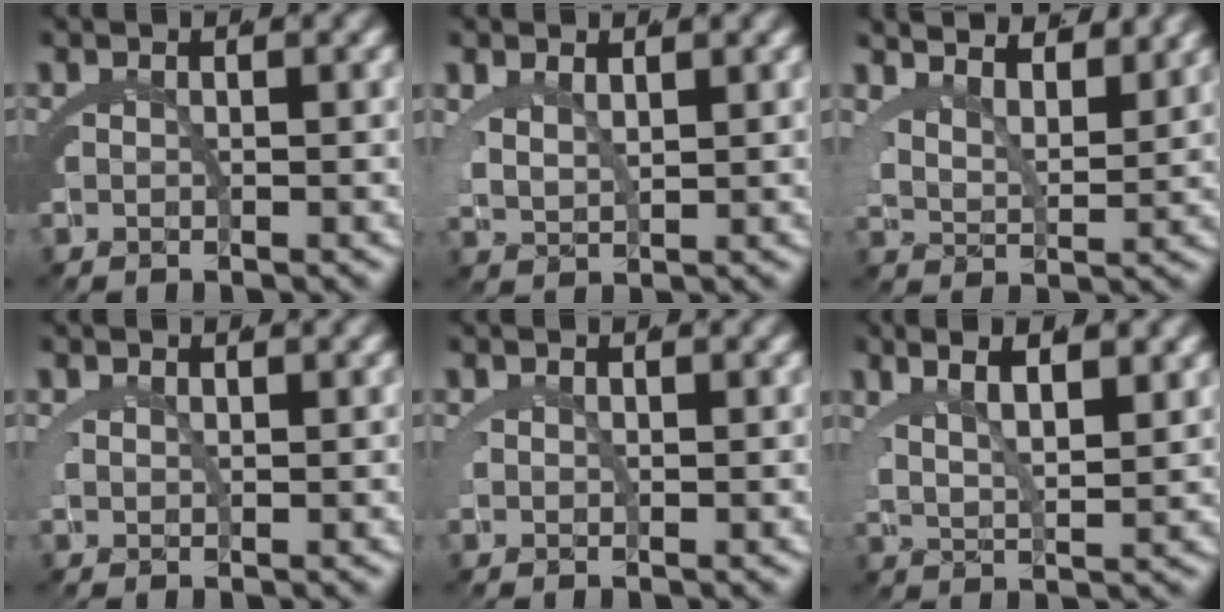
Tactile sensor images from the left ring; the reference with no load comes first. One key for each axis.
{"total": 2.7, "fx": 1.6, "fy": 1.4, "fz": 1.7, "tx": -0.049, "ty": -0.013, "tz": 0.042}
{"total": 6.2, "fx": 4.7, "fy": 2.5, "fz": 3.2, "tx": -0.054, "ty": -0.004, "tz": 0.077}
{"total": 0.9, "fx": 0.8, "fy": -0.1, "fz": 0.5, "tx": -0.017, "ty": -0.004, "tz": 0.018}
{"total": 0.6, "fx": 0.4, "fy": -0.1, "fz": 0.4, "tx": -0.014, "ty": -0.002, "tz": 0.011}
{"total": 6.0, "fx": 3.1, "fy": 2.7, "fz": 4.4, "tx": -0.067, "ty": 0.010, "tz": 0.048}